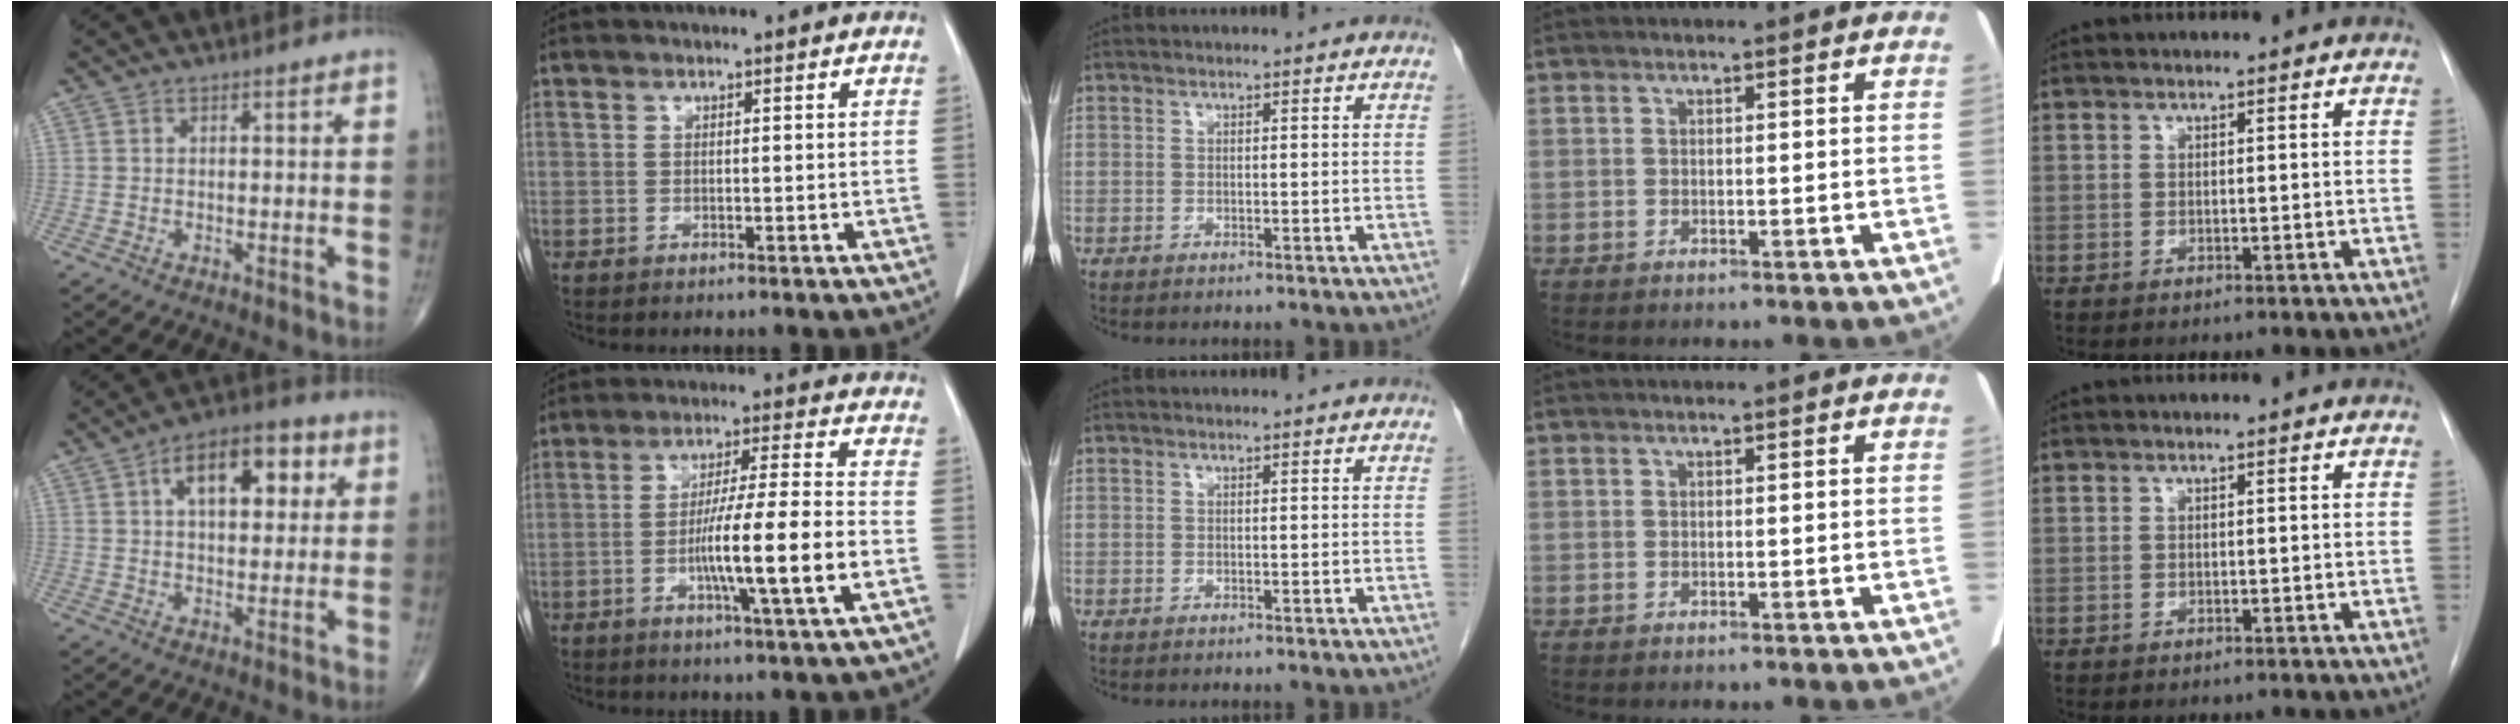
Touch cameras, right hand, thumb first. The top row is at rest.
{"thumb": {"total": 13.3, "force": [4.2, 7.0, 10.5], "torque": [-0.126, 0.012, 0.061]}, "index": {"total": 12.5, "force": [-3.2, -0.4, 12.1], "torque": [-0.210, -0.004, -0.059]}}